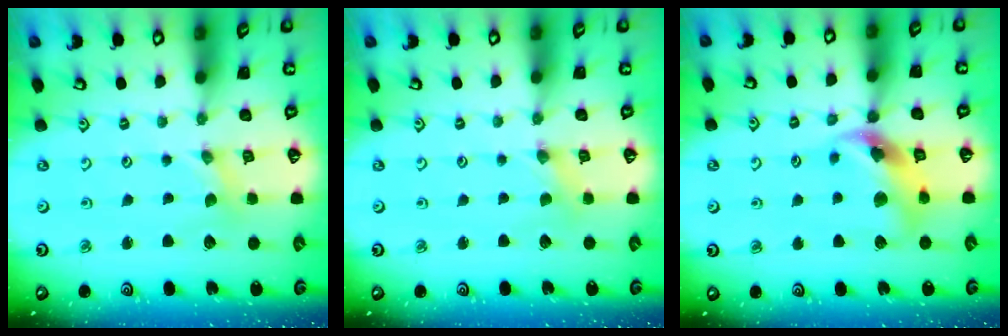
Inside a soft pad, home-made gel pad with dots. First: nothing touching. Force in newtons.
{"total": 0.0}
{"total": 11.7, "press": 11.6, "slide": 1.5}